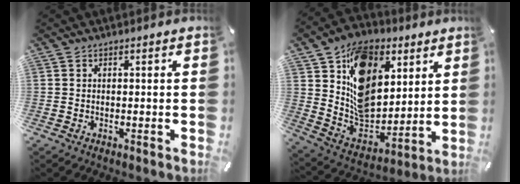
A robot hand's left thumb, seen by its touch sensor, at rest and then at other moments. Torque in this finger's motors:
{"motor_torque": [2.49, 2.52, 0.67, -0.41, 0.34]}